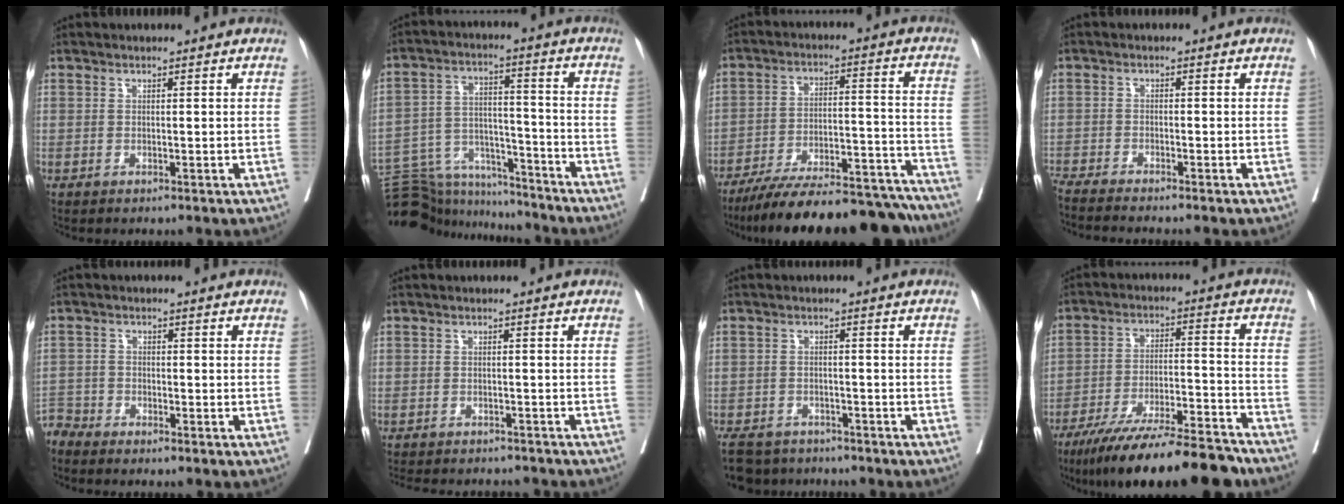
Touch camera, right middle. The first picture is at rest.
{"total": 16.4, "force": [-15.5, 4.2, 3.4], "torque": [-0.070, 0.032, -0.242]}
{"total": 24.3, "force": [-21.9, 4.3, 9.5], "torque": [-0.110, 0.010, -0.314]}
{"total": 7.6, "force": [-6.8, -0.6, 3.1], "torque": [-0.037, -0.021, -0.114]}
{"total": 3.2, "force": [-3.2, 0.4, -0.4], "torque": [0.012, -0.010, -0.063]}
{"total": 11.5, "force": [-10.6, 2.9, 3.4], "torque": [-0.067, 0.000, -0.133]}
{"total": 8.9, "force": [-7.9, 3.5, 2.4], "torque": [-0.045, -0.006, -0.117]}
{"total": 19.2, "force": [-16.1, 2.0, 10.3], "torque": [-0.147, -0.010, -0.260]}